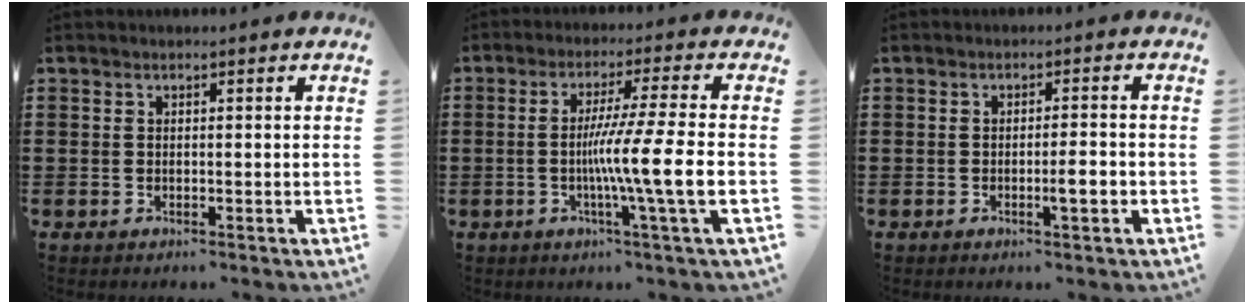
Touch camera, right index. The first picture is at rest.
{"total": 10.2, "force": [-1.9, -1.0, 10.0], "torque": [-0.179, -0.017, -0.041]}
{"total": 3.0, "force": [-1.0, 0.4, 2.8], "torque": [-0.047, -0.001, -0.017]}